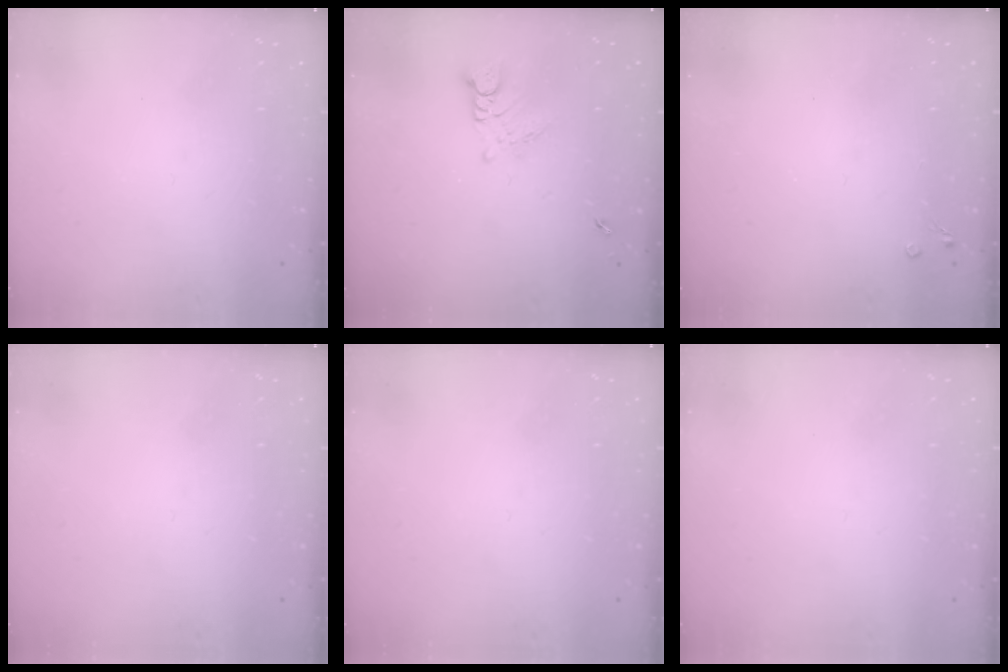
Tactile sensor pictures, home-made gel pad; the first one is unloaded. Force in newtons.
{"total": 3.1, "press": 3.0, "slide": 0.3}
{"total": 2.6, "press": 2.5, "slide": 0.4}
{"total": 0.0}
{"total": 0.0}
{"total": 0.0}